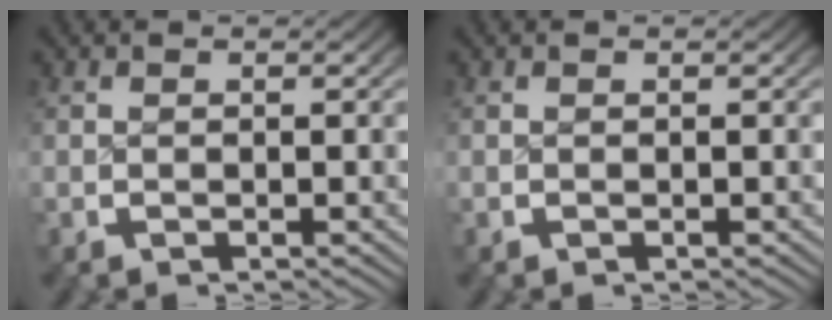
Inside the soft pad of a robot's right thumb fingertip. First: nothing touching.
{"total": 0.0}